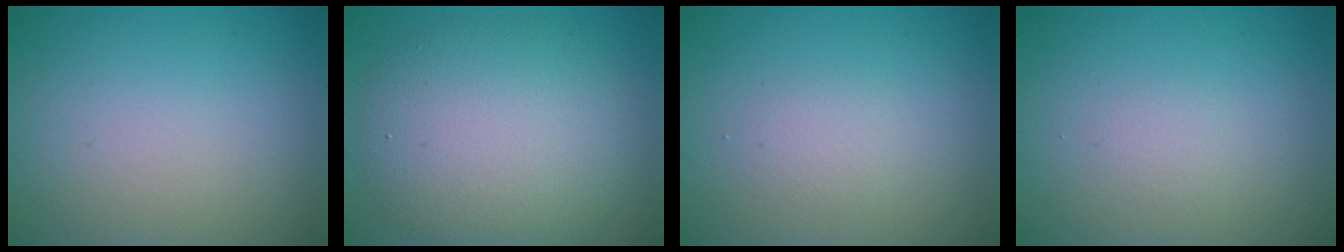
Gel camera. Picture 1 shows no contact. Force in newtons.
{"total": 8.1, "press": 8.1, "slide": 0.4}
{"total": 1.2, "press": 1.2, "slide": 0.0}
{"total": 0.7, "press": 0.7, "slide": 0.1}